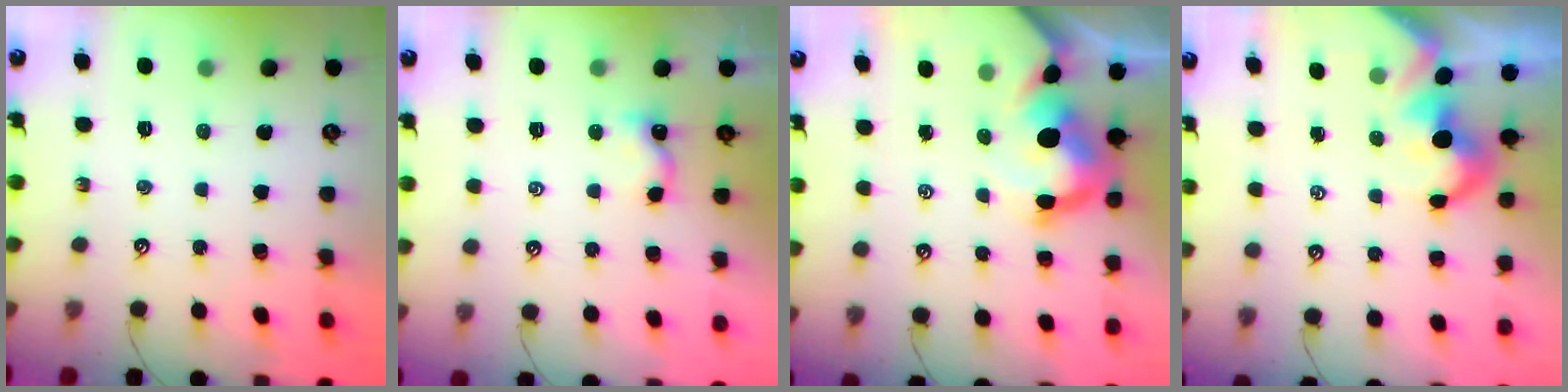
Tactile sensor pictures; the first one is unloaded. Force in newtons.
{"total": 1.0, "press": 1.0, "slide": 0.2}
{"total": 7.8, "press": 7.7, "slide": 1.4}
{"total": 1.2, "press": 0.9, "slide": 0.8}